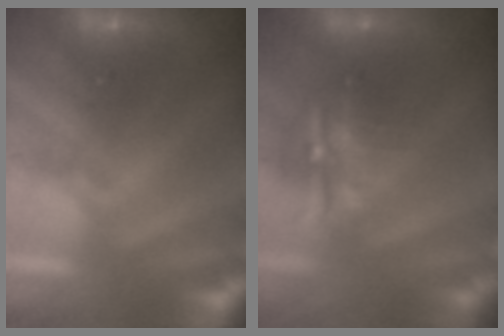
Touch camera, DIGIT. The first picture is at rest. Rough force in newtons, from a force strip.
{"total": 5.3}